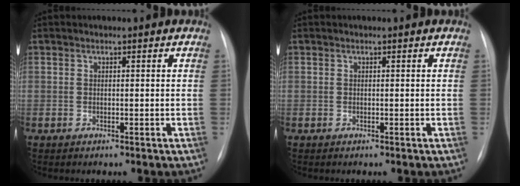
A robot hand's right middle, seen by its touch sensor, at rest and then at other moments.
{"total": 0.0}